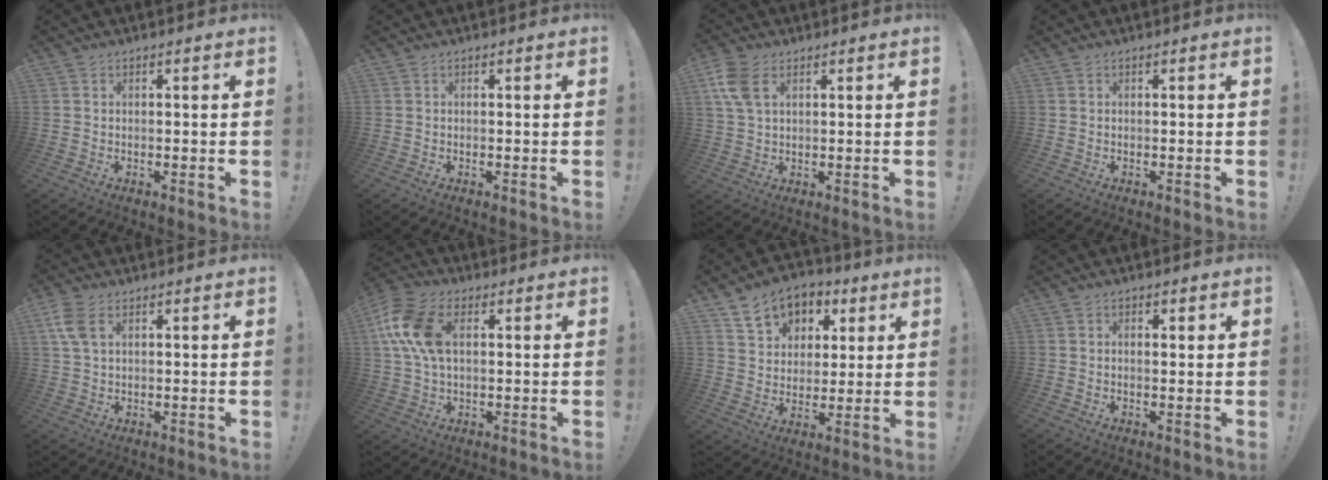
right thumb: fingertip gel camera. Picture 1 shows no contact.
{"total": 0.0}
{"total": 8.1, "force": [3.4, 4.8, 5.5], "torque": [-0.111, -0.003, 0.066]}
{"total": 0.0}
{"total": 6.2, "force": [2.7, 3.5, 4.4], "torque": [-0.098, -0.003, 0.050]}
{"total": 13.0, "force": [2.8, 7.7, 10.1], "torque": [-0.214, 0.006, 0.054]}
{"total": 11.4, "force": [6.0, 8.7, 4.4], "torque": [-0.064, -0.033, 0.118]}
{"total": 0.8, "force": [0.3, 0.4, 0.6], "torque": [0.004, -0.006, 0.003]}